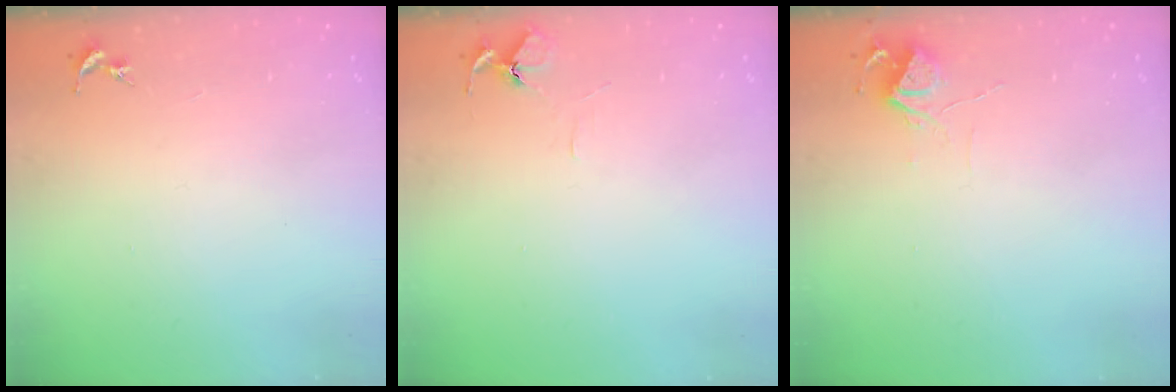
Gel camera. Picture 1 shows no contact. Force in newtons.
{"total": 5.8, "press": 5.8, "slide": 0.6}
{"total": 6.0, "press": 6.0, "slide": 0.7}